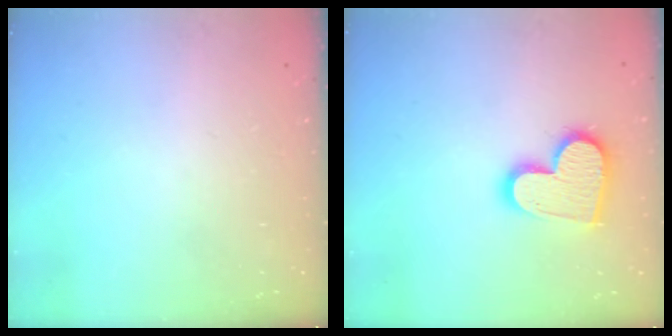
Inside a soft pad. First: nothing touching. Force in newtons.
{"total": 14.9, "press": 14.8, "slide": 1.1}